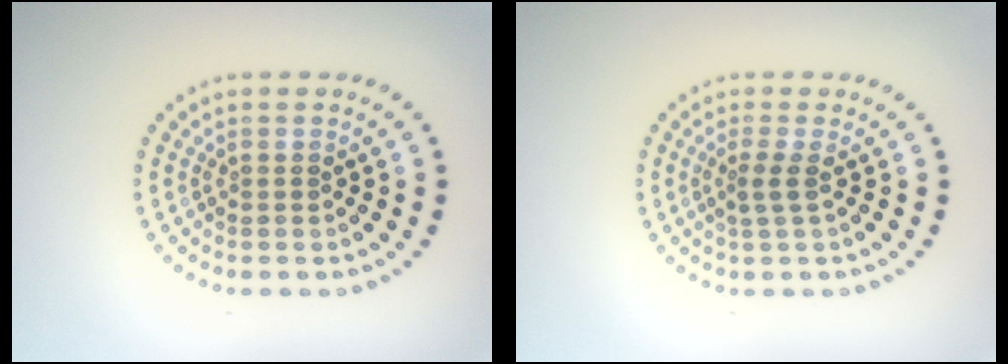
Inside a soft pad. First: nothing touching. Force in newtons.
{"total": 1.6, "press": 1.1, "slide": 1.1}